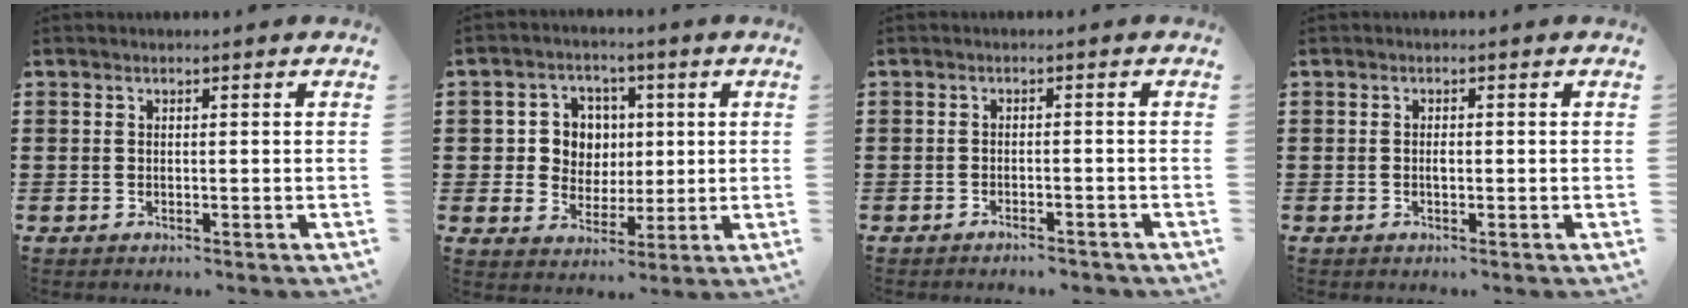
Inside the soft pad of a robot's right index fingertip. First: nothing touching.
{"total": 6.4, "force": [0.8, 6.0, 2.1], "torque": [-0.061, 0.018, 0.012]}
{"total": 1.4, "force": [-1.3, 0.1, 0.2], "torque": [-0.008, 0.002, -0.027]}
{"total": 1.0, "force": [-0.1, 0.4, 0.9], "torque": [-0.018, 0.000, -0.001]}